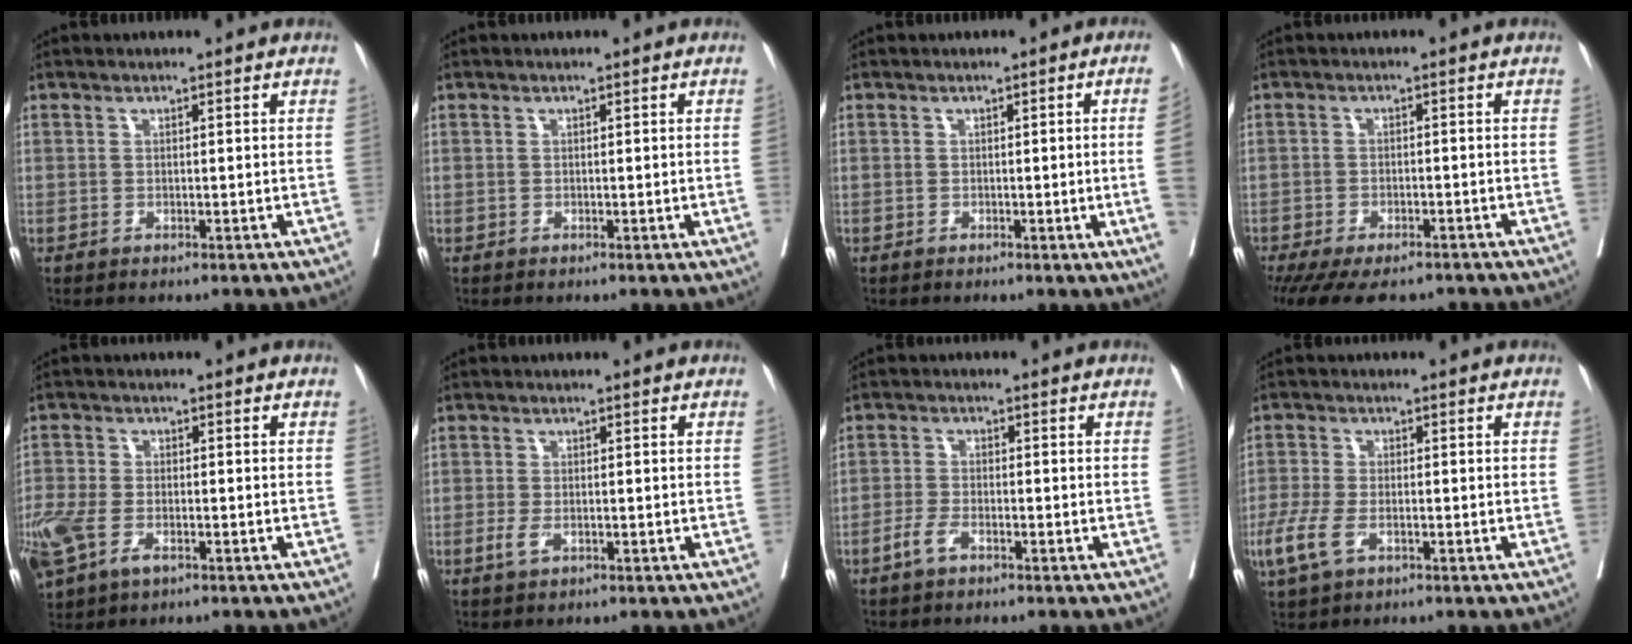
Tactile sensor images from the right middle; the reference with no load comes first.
{"total": 0.9, "force": [-0.1, -0.3, 0.9], "torque": [-0.016, 0.001, 0.002]}
{"total": 6.6, "force": [-0.9, -2.3, 6.1], "torque": [-0.073, -0.017, -0.008]}
{"total": 12.4, "force": [-9.4, 5.0, 6.3], "torque": [-0.132, -0.025, -0.131]}
{"total": 13.0, "force": [-6.1, 8.0, 8.4], "torque": [-0.242, -0.015, -0.105]}
{"total": 2.0, "force": [-0.8, 0.9, 1.6], "torque": [-0.038, -0.002, -0.012]}
{"total": 2.7, "force": [-1.8, 0.9, 1.9], "torque": [-0.044, 0.000, -0.036]}
{"total": 5.5, "force": [-2.2, 2.6, 4.3], "torque": [-0.102, -0.011, -0.039]}